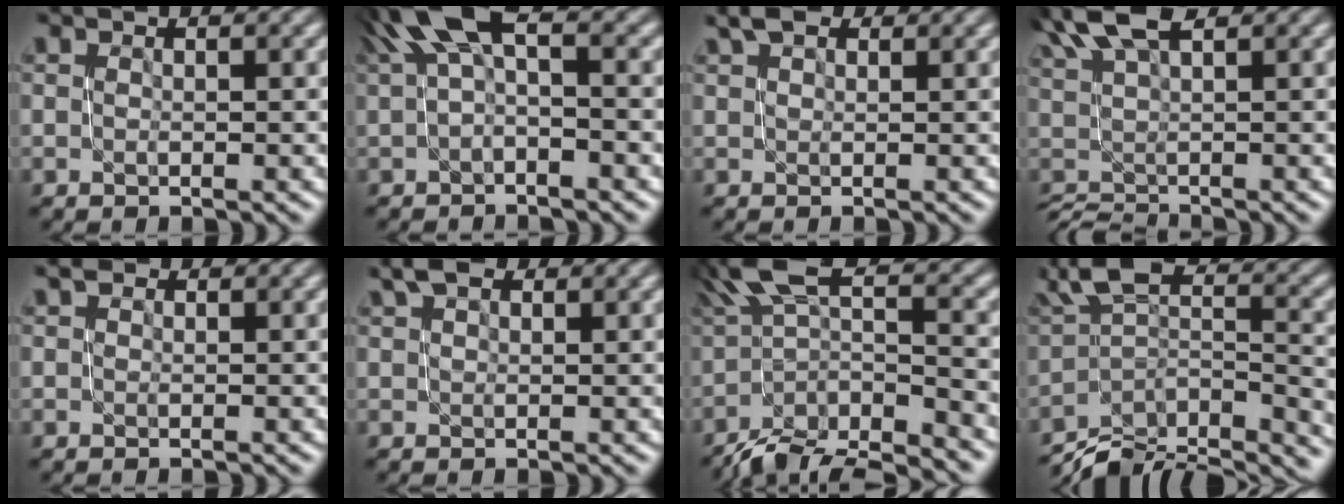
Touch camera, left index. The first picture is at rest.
{"total": 4.7, "force": [1.4, 1.1, 4.4], "torque": [-0.083, 0.020, 0.021]}
{"total": 2.6, "force": [2.1, 0.9, 1.2], "torque": [-0.019, 0.009, 0.035]}
{"total": 5.4, "force": [3.3, 1.4, 4.0], "torque": [-0.056, 0.022, 0.055]}
{"total": 0.9, "force": [0.8, 0.3, 0.3], "torque": [-0.005, 0.004, 0.002]}
{"total": 2.8, "force": [2.2, 1.1, 1.4], "torque": [-0.024, 0.011, 0.037]}
{"total": 9.3, "force": [-4.2, 2.8, 7.8], "torque": [-0.141, 0.013, -0.070]}
{"total": 9.5, "force": [-7.1, 3.4, 5.3], "torque": [-0.091, 0.020, -0.105]}